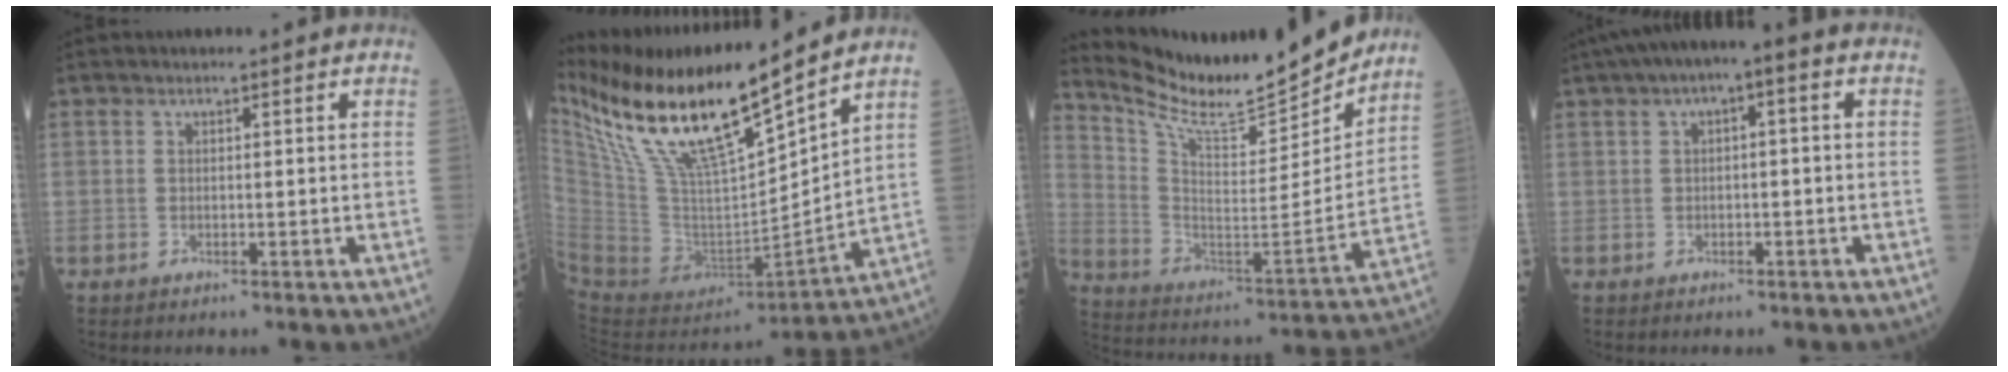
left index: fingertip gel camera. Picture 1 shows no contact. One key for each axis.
{"total": 23.0, "fx": 16.8, "fy": 3.7, "fz": 15.2, "tx": -0.290, "ty": -0.004, "tz": 0.320}
{"total": 18.0, "fx": 16.7, "fy": 2.4, "fz": 6.3, "tx": -0.131, "ty": -0.038, "tz": 0.276}
{"total": 5.9, "fx": 1.9, "fy": 1.9, "fz": 5.3, "tx": -0.090, "ty": 0.036, "tz": 0.021}